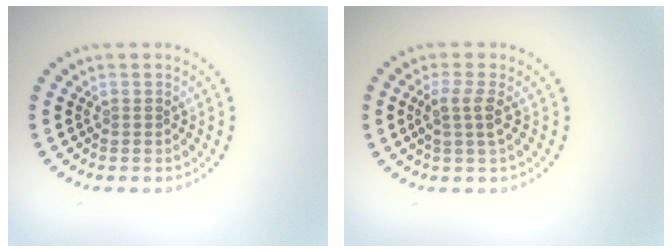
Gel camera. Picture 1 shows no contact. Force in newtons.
{"total": 2.0, "press": 1.7, "slide": 1.2}